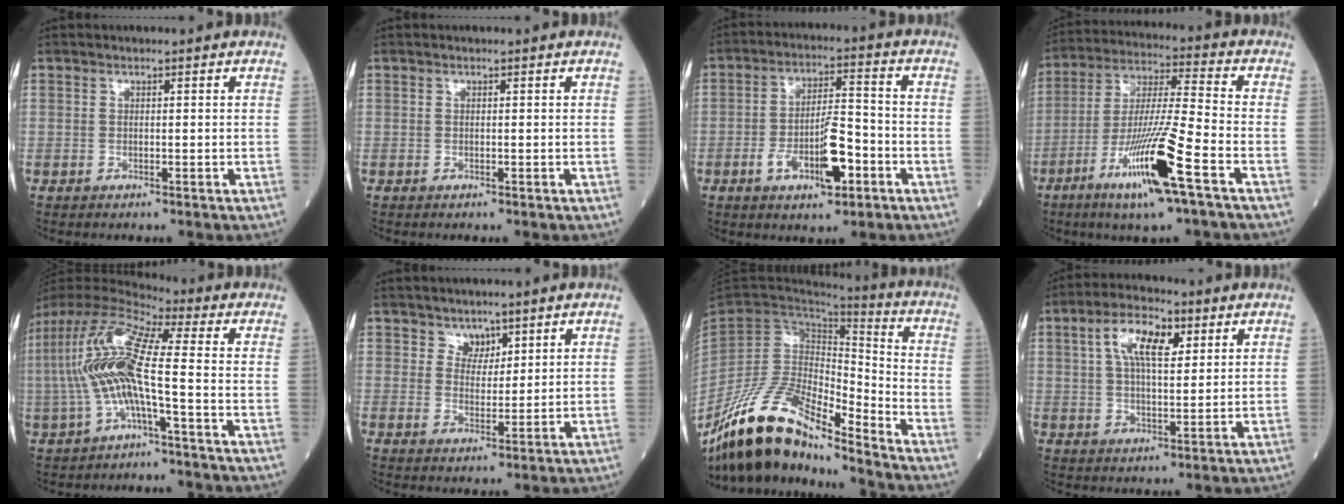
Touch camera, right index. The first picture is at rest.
{"total": 0.0}
{"total": 9.8, "force": [-3.7, 2.8, 8.6], "torque": [-0.154, 0.006, -0.061]}
{"total": 15.3, "force": [-7.1, 0.0, 13.6], "torque": [-0.270, -0.021, -0.129]}
{"total": 14.5, "force": [-1.6, 2.0, 14.3], "torque": [-0.309, 0.022, -0.040]}
{"total": 2.8, "force": [2.1, 1.7, 0.5], "torque": [-0.002, -0.004, 0.035]}
{"total": 16.8, "force": [-13.4, 4.4, 9.1], "torque": [-0.162, 0.025, -0.245]}
{"total": 8.5, "force": [3.3, 3.2, 7.2], "torque": [-0.137, 0.016, 0.058]}